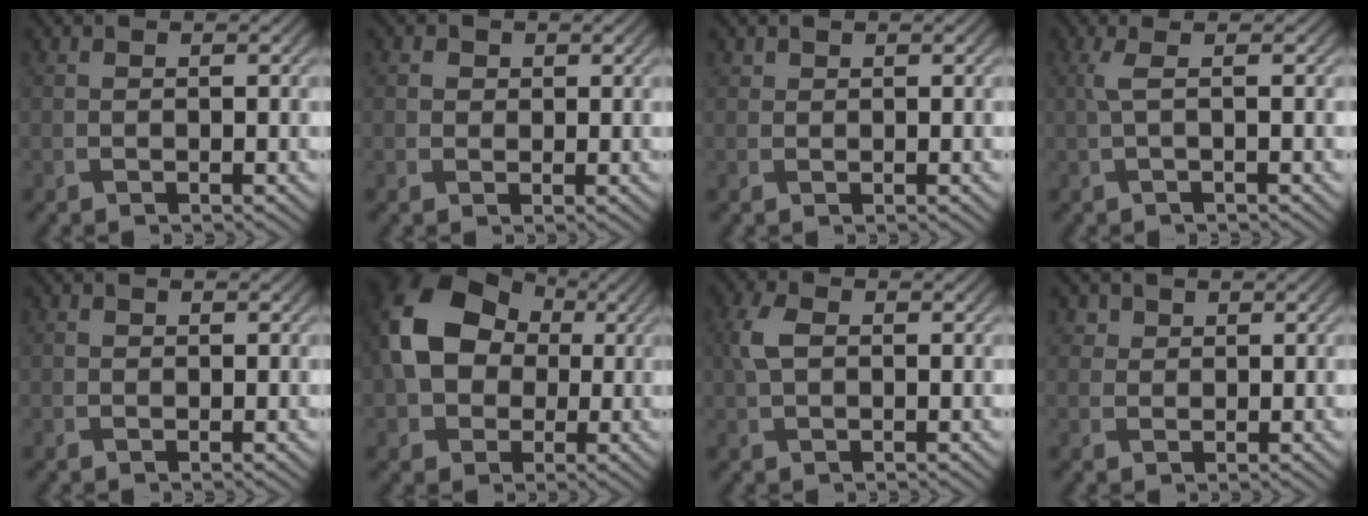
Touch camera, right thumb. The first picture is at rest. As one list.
[{"total": 1.6, "force": [0.5, 1.4, 0.4], "torque": [-0.007, -0.005, 0.003]}, {"total": 0.7, "force": [0.6, 0.4, 0.1], "torque": [-0.003, -0.001, 0.012]}, {"total": 2.6, "force": [0.3, 0.6, 2.5], "torque": [-0.046, 0.008, -0.001]}, {"total": 0.0}, {"total": 13.7, "force": [1.5, 10.5, 8.7], "torque": [-0.180, 0.010, 0.016]}, {"total": 3.3, "force": [0.4, 1.9, 2.7], "torque": [-0.069, 0.006, 0.005]}, {"total": 1.7, "force": [1.1, 1.3, 0.4], "torque": [-0.009, -0.008, 0.024]}]